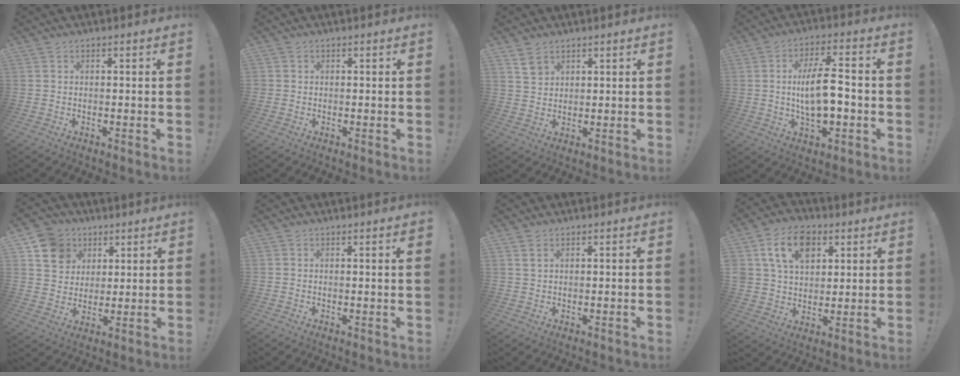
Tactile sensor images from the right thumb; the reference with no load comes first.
{"total": 0.7, "force": [0.1, 0.7, 0.1], "torque": [-0.001, 0.002, 0.001]}
{"total": 6.0, "force": [2.3, 4.7, 3.0], "torque": [-0.043, 0.002, 0.047]}
{"total": 12.4, "force": [-1.0, 5.0, 11.3], "torque": [-0.203, -0.001, -0.028]}
{"total": 11.2, "force": [5.5, 9.3, 2.7], "torque": [-0.035, -0.031, 0.110]}
{"total": 1.0, "force": [0.7, -0.4, 0.6], "torque": [0.002, -0.007, 0.009]}
{"total": 2.1, "force": [1.1, 1.4, 1.2], "torque": [-0.012, -0.003, 0.019]}
{"total": 14.6, "force": [6.1, 10.4, 8.2], "torque": [-0.122, -0.014, 0.118]}